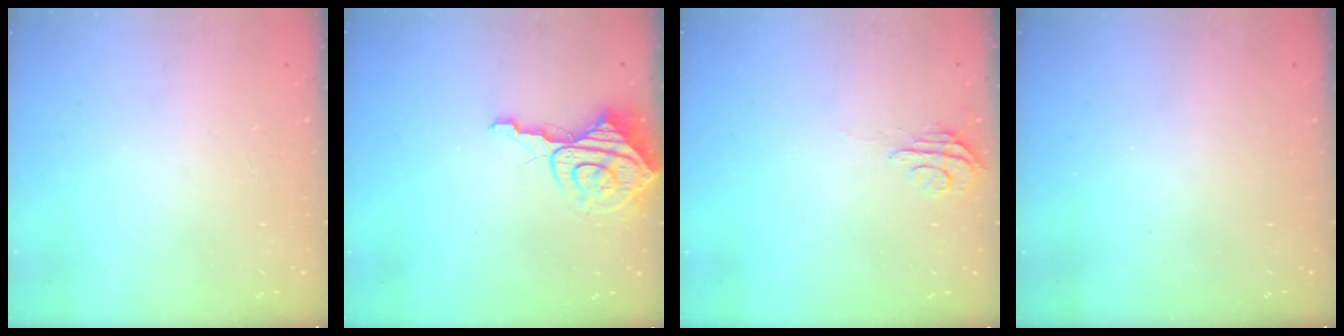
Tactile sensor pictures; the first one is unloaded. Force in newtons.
{"total": 8.6, "press": 8.6, "slide": 0.9}
{"total": 4.9, "press": 4.8, "slide": 0.4}
{"total": 0.0}